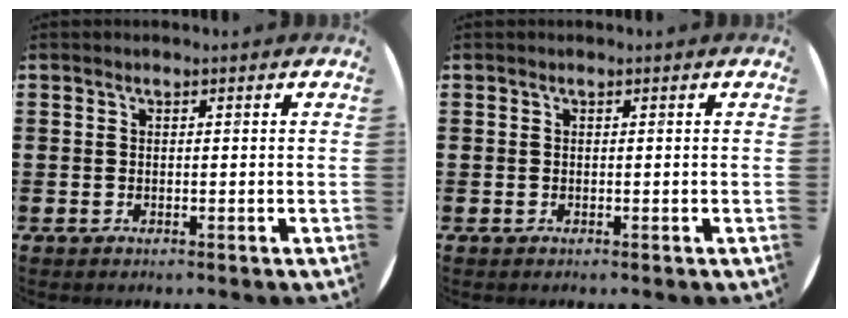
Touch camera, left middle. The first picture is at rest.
{"total": 0.0}